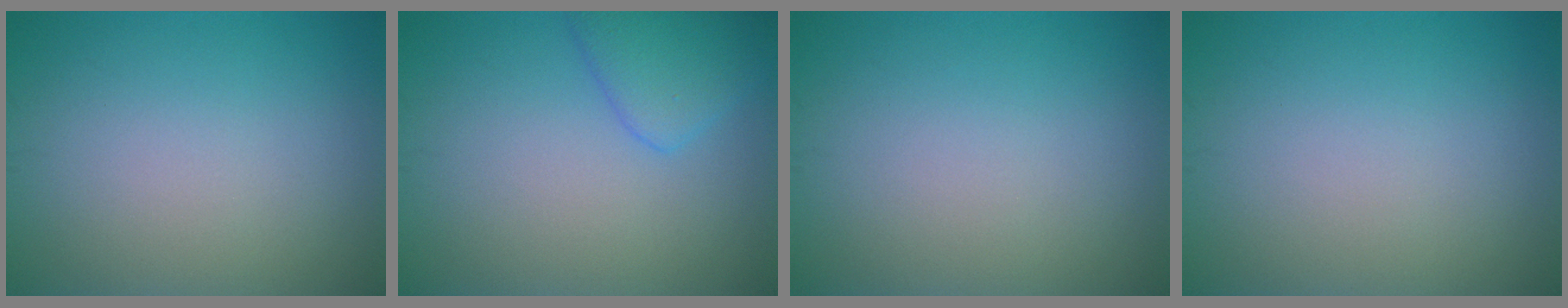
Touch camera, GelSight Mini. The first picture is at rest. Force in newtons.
{"total": 2.9, "press": 2.9, "slide": 0.2}
{"total": 0.0}
{"total": 0.0}